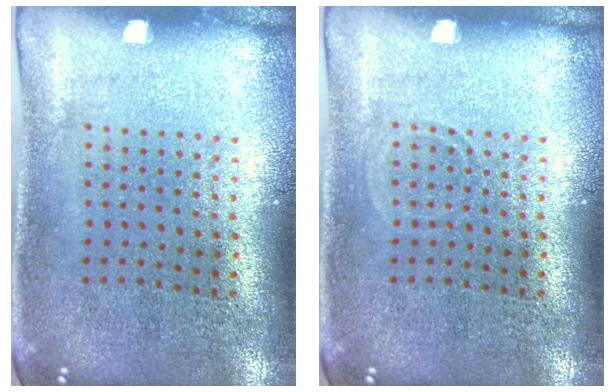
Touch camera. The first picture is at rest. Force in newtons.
{"total": 0.6, "press": 0.5, "slide": 0.2}